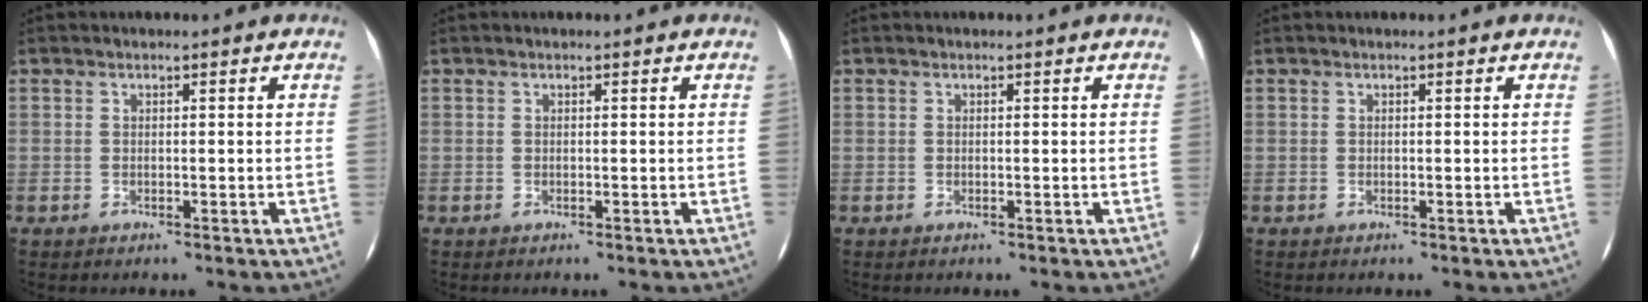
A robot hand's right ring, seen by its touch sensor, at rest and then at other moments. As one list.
[{"total": 0.0}, {"total": 0.0}, {"total": 0.0}]